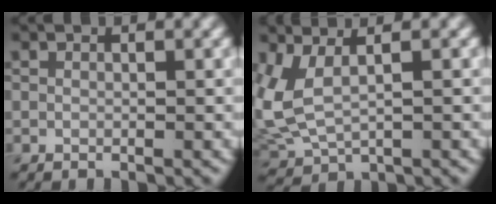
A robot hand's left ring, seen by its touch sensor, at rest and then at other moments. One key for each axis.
{"total": 5.0, "fx": 1.5, "fy": 2.6, "fz": 4.1, "tx": -0.108, "ty": -0.001, "tz": 0.034}